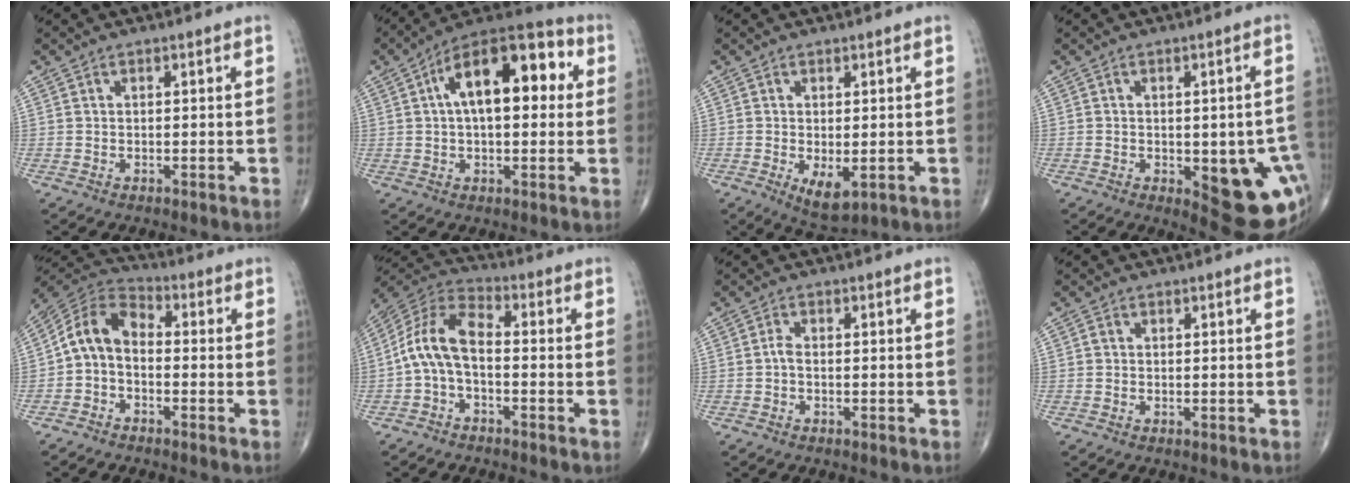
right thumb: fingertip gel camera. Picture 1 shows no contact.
{"total": 18.0, "force": [3.9, 8.8, 15.2], "torque": [-0.207, 0.035, 0.049]}
{"total": 5.0, "force": [-1.1, 2.3, 4.3], "torque": [-0.069, -0.015, -0.007]}
{"total": 15.6, "force": [-3.7, 6.5, 13.7], "torque": [-0.125, 0.006, -0.021]}
{"total": 8.8, "force": [-1.1, 5.9, 6.4], "torque": [-0.109, 0.036, -0.039]}
{"total": 10.0, "force": [-1.6, 5.3, 8.3], "torque": [-0.165, 0.037, -0.044]}
{"total": 1.3, "force": [-0.4, 0.6, 1.1], "torque": [-0.020, 0.002, -0.011]}
{"total": 0.7, "force": [0.0, 0.6, 0.3], "torque": [-0.003, 0.001, -0.002]}